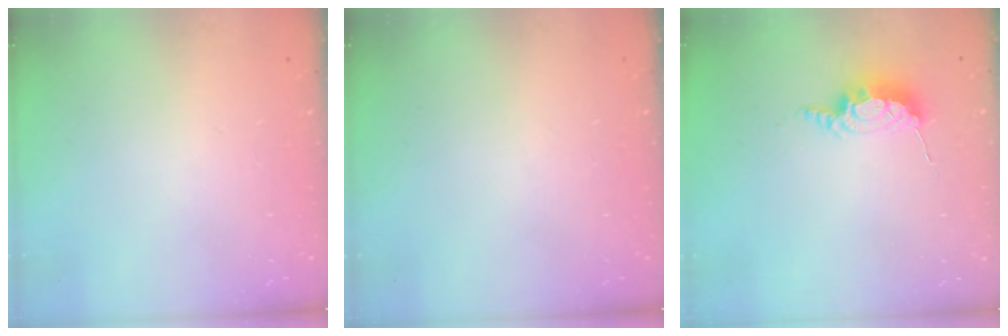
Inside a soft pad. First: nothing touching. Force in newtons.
{"total": 0.0}
{"total": 7.6, "press": 7.6, "slide": 0.2}